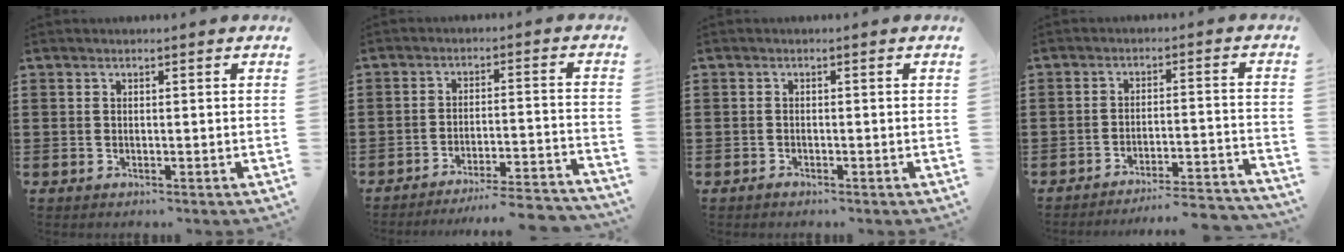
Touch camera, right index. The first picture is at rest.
{"total": 5.2, "force": [-4.9, -0.5, 1.6], "torque": [-0.029, -0.016, -0.099]}
{"total": 0.8, "force": [-0.7, 0.4, 0.1], "torque": [-0.003, 0.001, -0.015]}
{"total": 4.5, "force": [-4.3, -0.3, 1.2], "torque": [-0.026, -0.012, -0.089]}